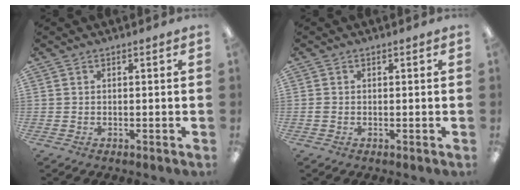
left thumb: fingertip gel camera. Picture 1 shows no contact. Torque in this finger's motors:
{"motor_torque": [-0.17, 0.09, 0.13, -0.28, 0.07]}